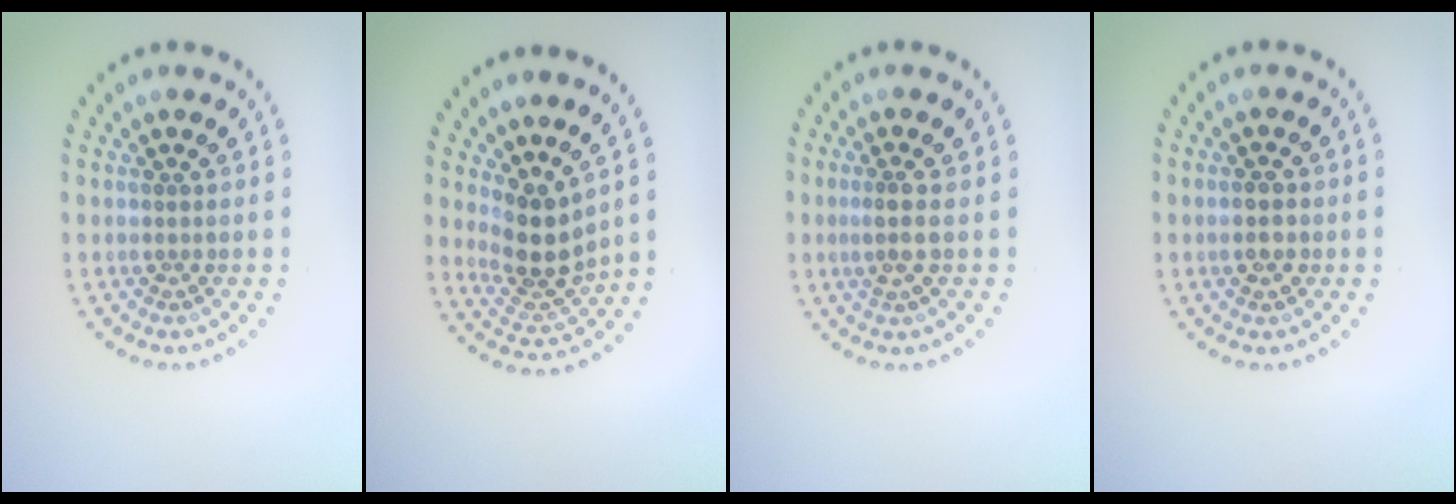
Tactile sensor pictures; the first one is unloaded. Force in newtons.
{"total": 4.0, "press": 3.1, "slide": 2.6}
{"total": 1.7, "press": 1.3, "slide": 1.1}
{"total": 1.9, "press": 1.8, "slide": 0.4}